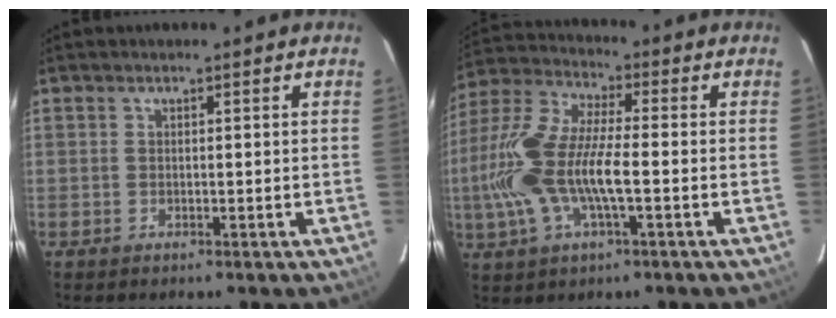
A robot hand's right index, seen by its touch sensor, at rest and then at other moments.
{"total": 16.4, "force": [-2.8, 5.2, 15.3], "torque": [-0.325, 0.002, -0.061]}